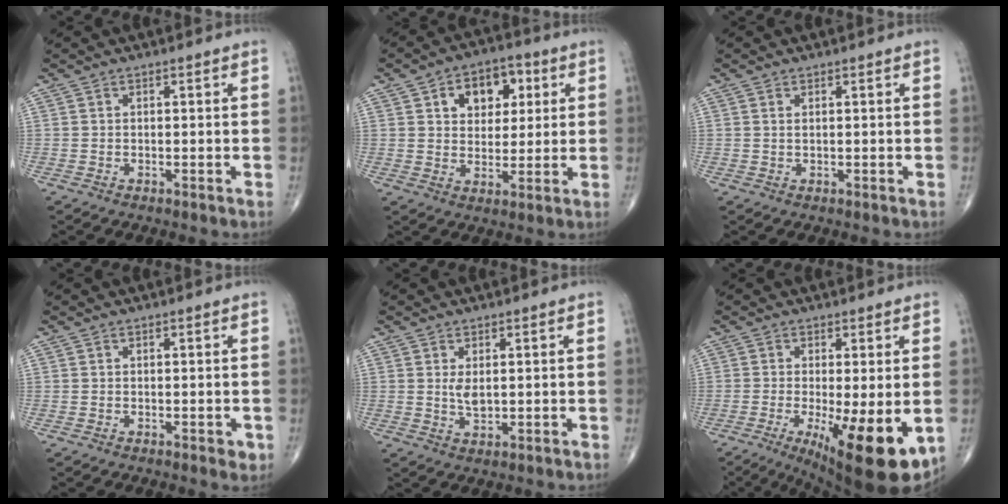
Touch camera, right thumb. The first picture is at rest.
{"total": 10.1, "force": [3.5, 7.0, 6.4], "torque": [-0.050, -0.003, 0.052]}
{"total": 0.6, "force": [0.3, 0.2, 0.5], "torque": [-0.011, 0.001, 0.007]}
{"total": 1.9, "force": [-0.6, 0.7, 1.6], "torque": [-0.013, -0.002, -0.005]}
{"total": 2.8, "force": [0.6, 1.3, 2.4], "torque": [-0.042, -0.010, 0.015]}
{"total": 14.8, "force": [-4.2, 4.0, 13.6], "torque": [-0.179, -0.026, -0.050]}